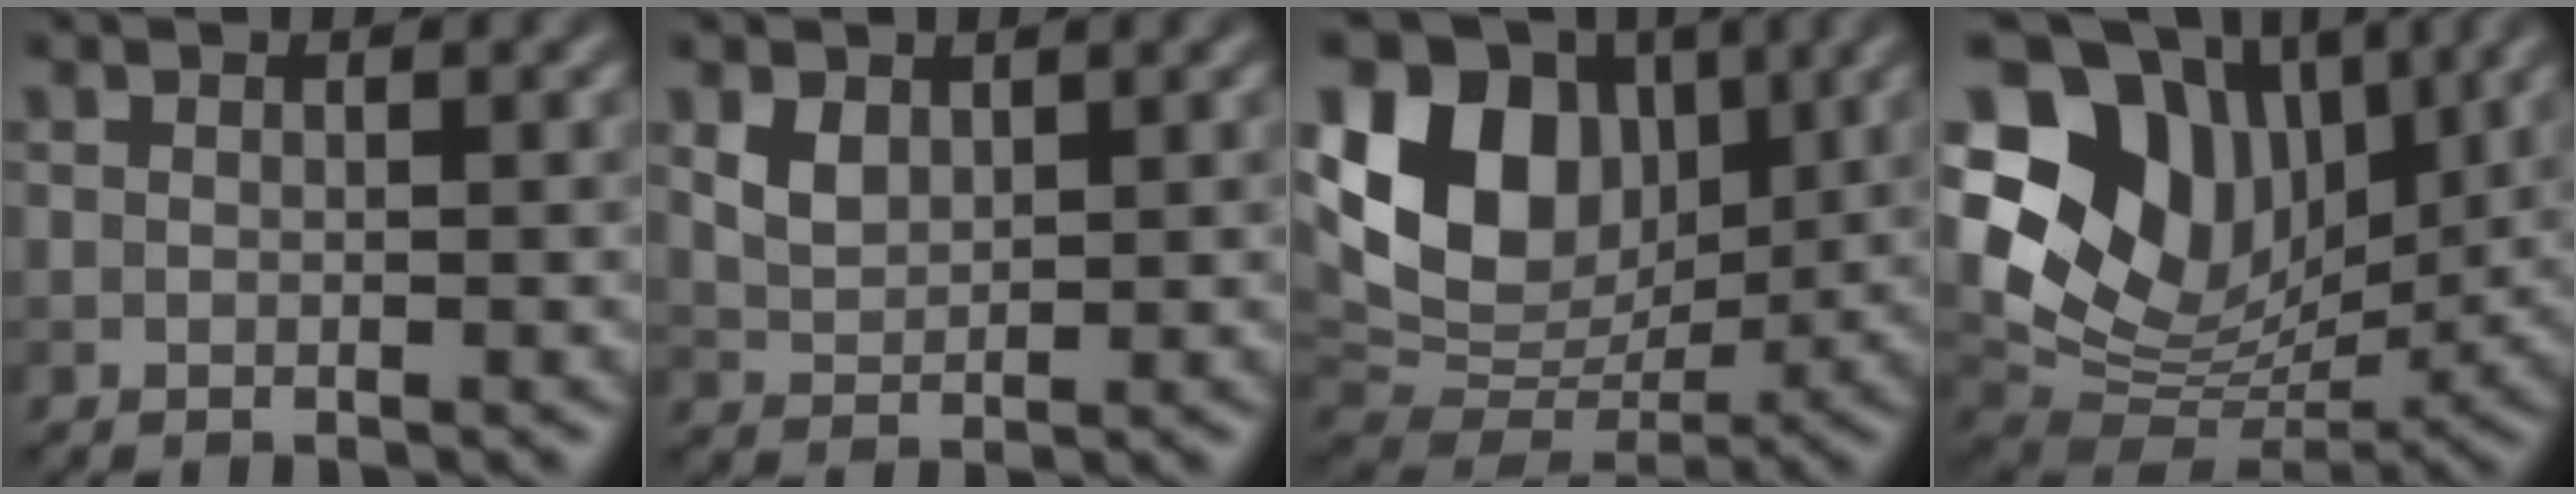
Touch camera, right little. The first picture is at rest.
{"total": 2.1, "force": [1.1, 1.4, 1.2], "torque": [-0.029, -0.002, 0.027]}
{"total": 11.5, "force": [3.6, 8.4, 7.0], "torque": [-0.137, 0.008, 0.063]}
{"total": 12.8, "force": [5.4, 9.0, 7.4], "torque": [-0.145, 0.013, 0.102]}